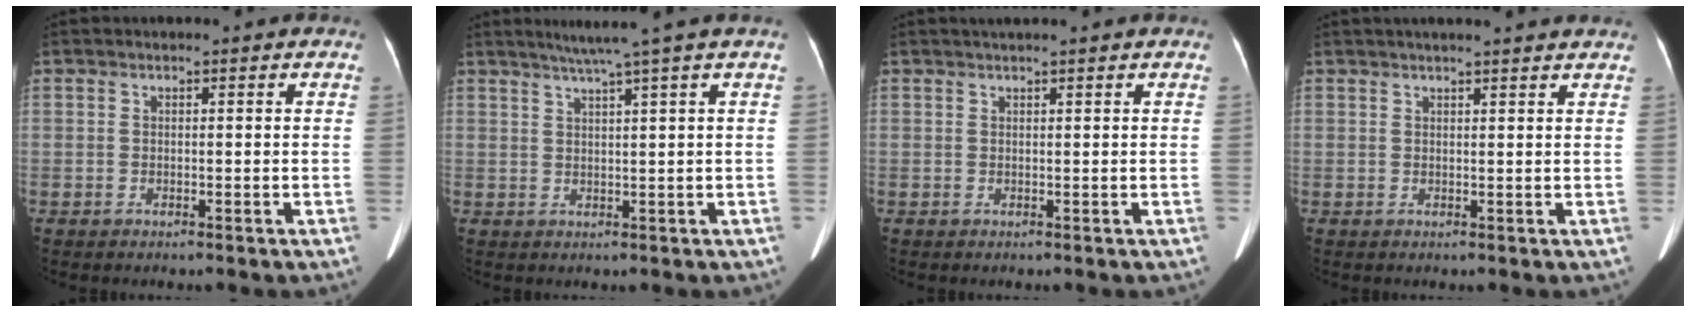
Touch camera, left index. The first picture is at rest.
{"total": 5.1, "force": [3.5, -1.7, 3.3], "torque": [-0.052, 0.009, 0.062]}
{"total": 1.9, "force": [1.5, -0.3, 1.1], "torque": [-0.013, 0.019, 0.029]}
{"total": 9.2, "force": [8.2, 0.5, 4.3], "torque": [-0.059, 0.027, 0.089]}